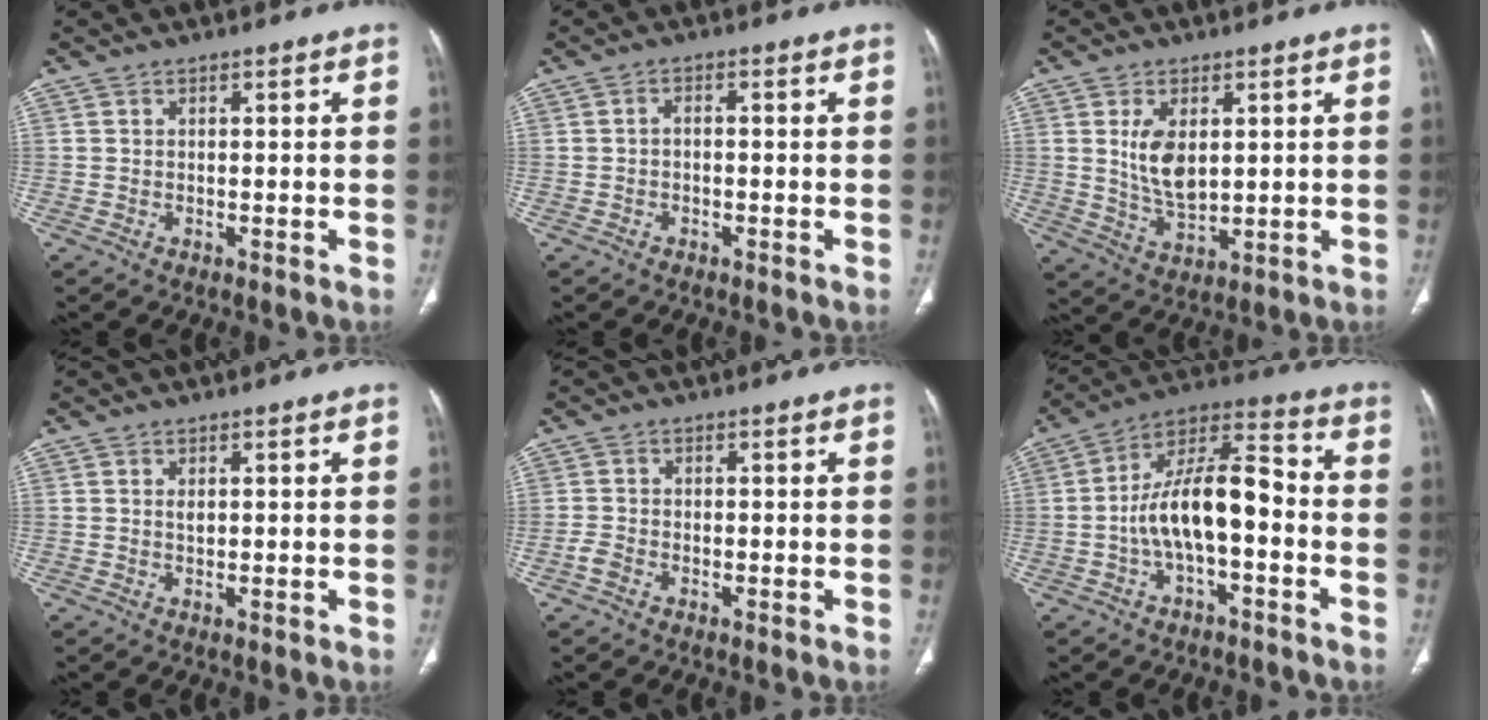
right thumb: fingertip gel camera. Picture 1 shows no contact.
{"total": 1.3, "force": [-0.4, 0.7, 1.0], "torque": [-0.014, 0.007, -0.009]}
{"total": 9.2, "force": [2.4, 5.4, 7.1], "torque": [-0.113, -0.022, 0.061]}
{"total": 1.2, "force": [0.3, 0.6, 1.0], "torque": [-0.019, -0.003, 0.007]}
{"total": 1.9, "force": [-1.0, 1.0, 1.3], "torque": [-0.029, 0.004, -0.024]}
{"total": 13.8, "force": [-2.7, 5.9, 12.2], "torque": [-0.217, 0.049, -0.052]}